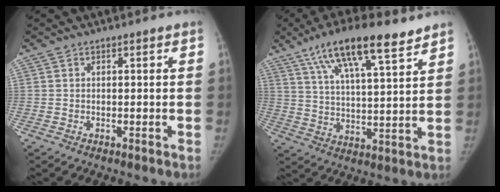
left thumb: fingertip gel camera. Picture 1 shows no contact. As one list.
[{"total": 16.2, "force": [10.5, 4.3, 11.5], "torque": [-0.175, -0.029, 0.184]}]